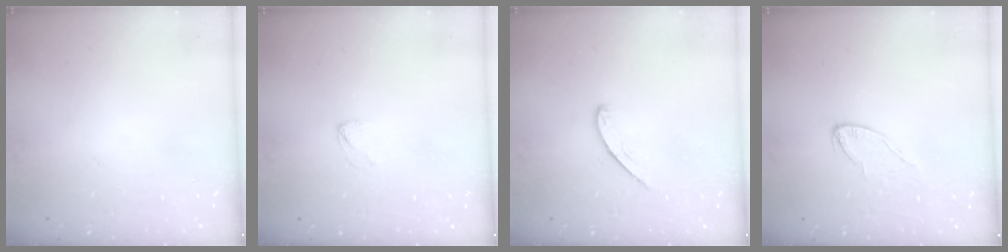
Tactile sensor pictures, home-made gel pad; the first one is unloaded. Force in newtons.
{"total": 2.7, "press": 2.7, "slide": 0.2}
{"total": 4.9, "press": 4.9, "slide": 0.5}
{"total": 6.4, "press": 6.3, "slide": 0.6}